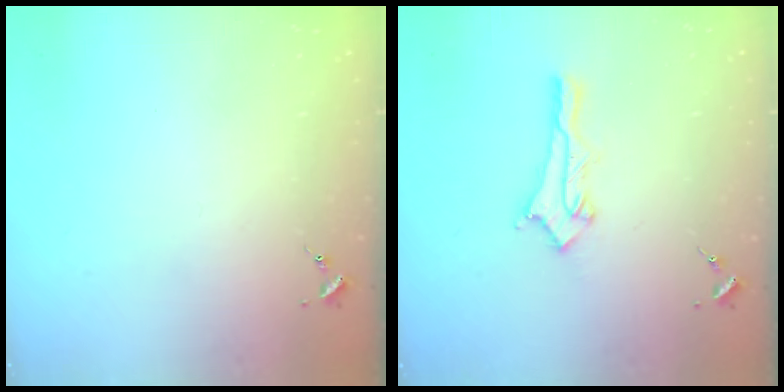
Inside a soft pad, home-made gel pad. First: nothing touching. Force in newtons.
{"total": 12.5, "press": 12.5, "slide": 1.2}